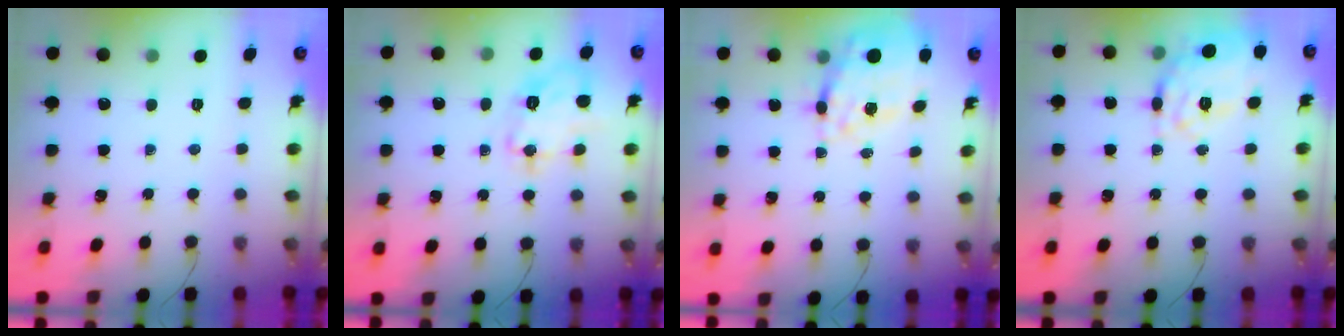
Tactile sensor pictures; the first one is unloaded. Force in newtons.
{"total": 12.5, "press": 12.5, "slide": 0.8}
{"total": 18.6, "press": 18.2, "slide": 3.7}
{"total": 14.8, "press": 14.7, "slide": 1.9}